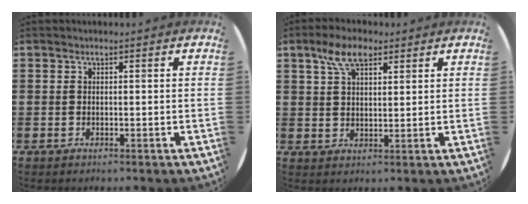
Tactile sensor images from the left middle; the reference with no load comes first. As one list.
[{"total": 6.0, "force": [3.7, 2.8, 3.7], "torque": [-0.066, 0.005, 0.064]}]